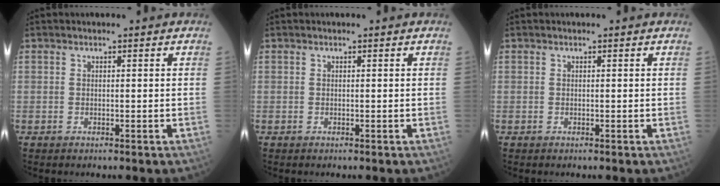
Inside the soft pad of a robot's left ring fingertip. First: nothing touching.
{"total": 0.0}
{"total": 0.0}